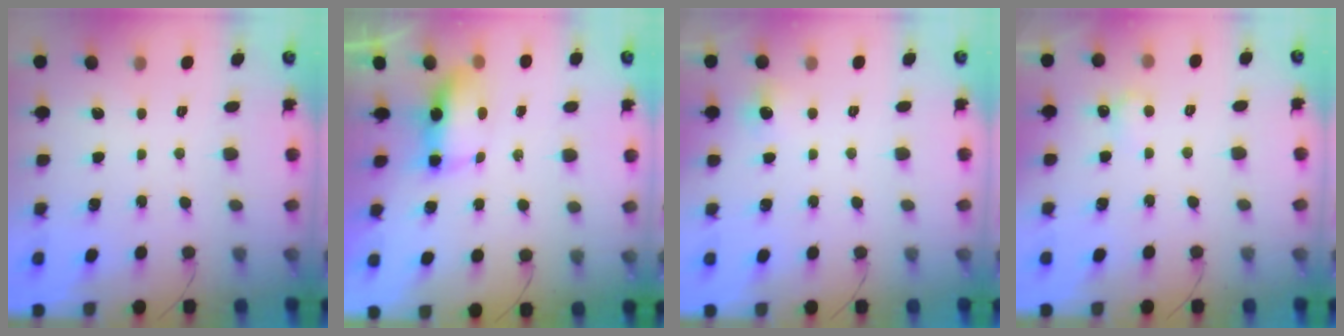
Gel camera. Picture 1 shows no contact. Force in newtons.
{"total": 6.8, "press": 6.8, "slide": 0.7}
{"total": 4.5, "press": 4.1, "slide": 1.8}
{"total": 3.7, "press": 3.5, "slide": 1.1}